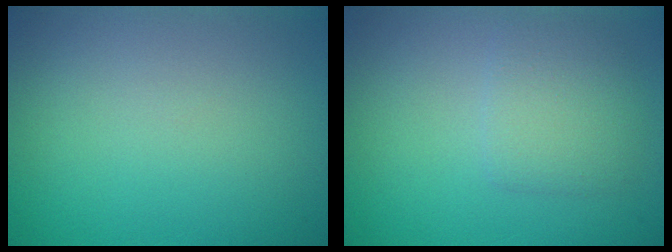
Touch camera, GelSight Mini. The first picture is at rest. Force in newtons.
{"total": 2.8, "press": 2.8, "slide": 0.1}